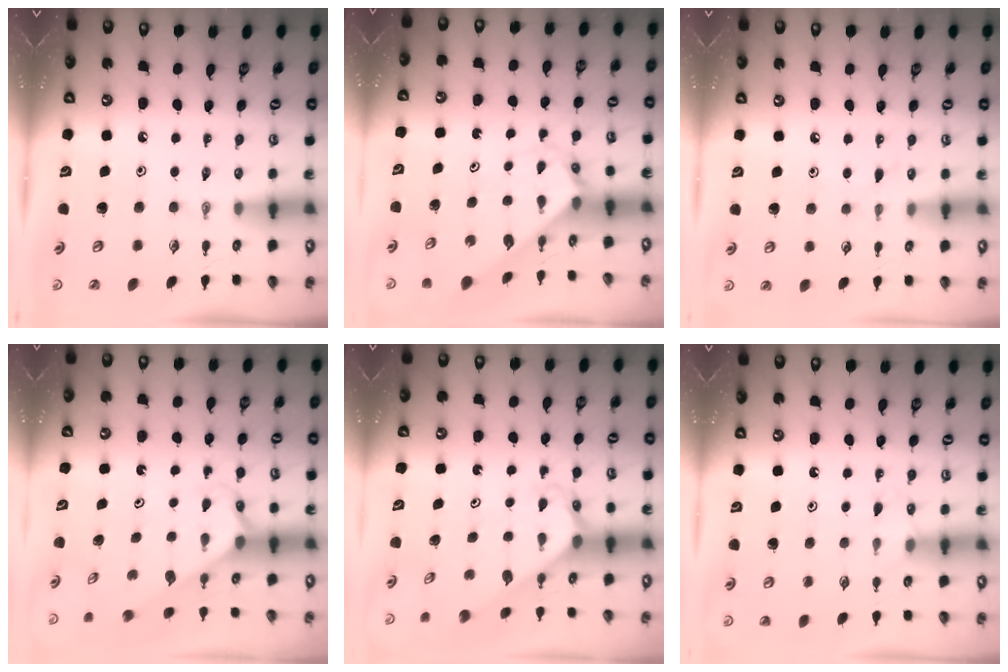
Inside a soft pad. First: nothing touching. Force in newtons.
{"total": 2.7, "press": 2.7, "slide": 0.2}
{"total": 3.6, "press": 3.6, "slide": 0.5}
{"total": 2.5, "press": 2.5, "slide": 0.2}
{"total": 2.6, "press": 2.6, "slide": 0.2}
{"total": 5.3, "press": 5.3, "slide": 0.5}